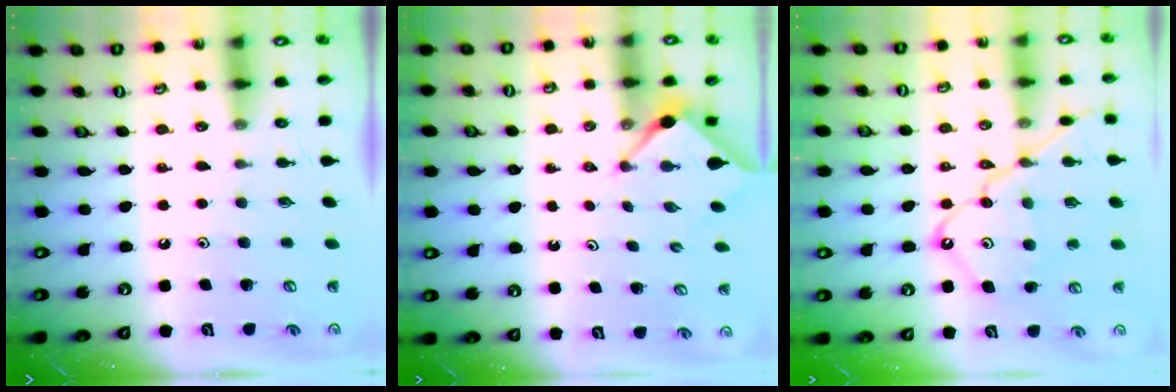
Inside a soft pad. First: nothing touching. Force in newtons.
{"total": 3.0, "press": 2.9, "slide": 0.3}
{"total": 13.9, "press": 13.8, "slide": 1.4}